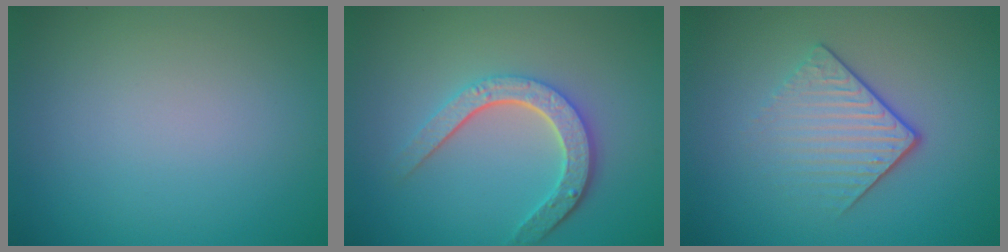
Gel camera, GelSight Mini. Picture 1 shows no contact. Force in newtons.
{"total": 4.6, "press": 3.5, "slide": 2.9}
{"total": 4.1, "press": 2.7, "slide": 3.2}